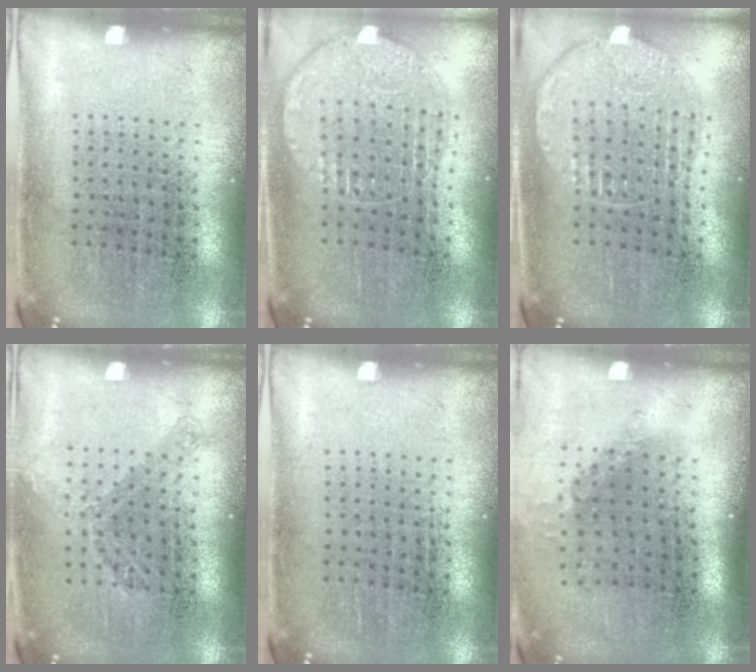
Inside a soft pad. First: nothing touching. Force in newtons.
{"total": 1.3, "press": 1.2, "slide": 0.5}
{"total": 1.1, "press": 1.1, "slide": 0.3}
{"total": 1.2, "press": 0.9, "slide": 0.8}
{"total": 0.0}
{"total": 1.2, "press": 0.9, "slide": 0.9}